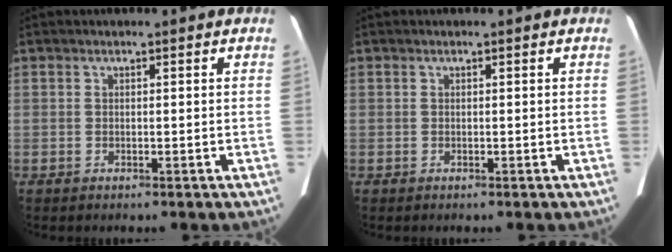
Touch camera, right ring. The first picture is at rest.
{"total": 0.0}